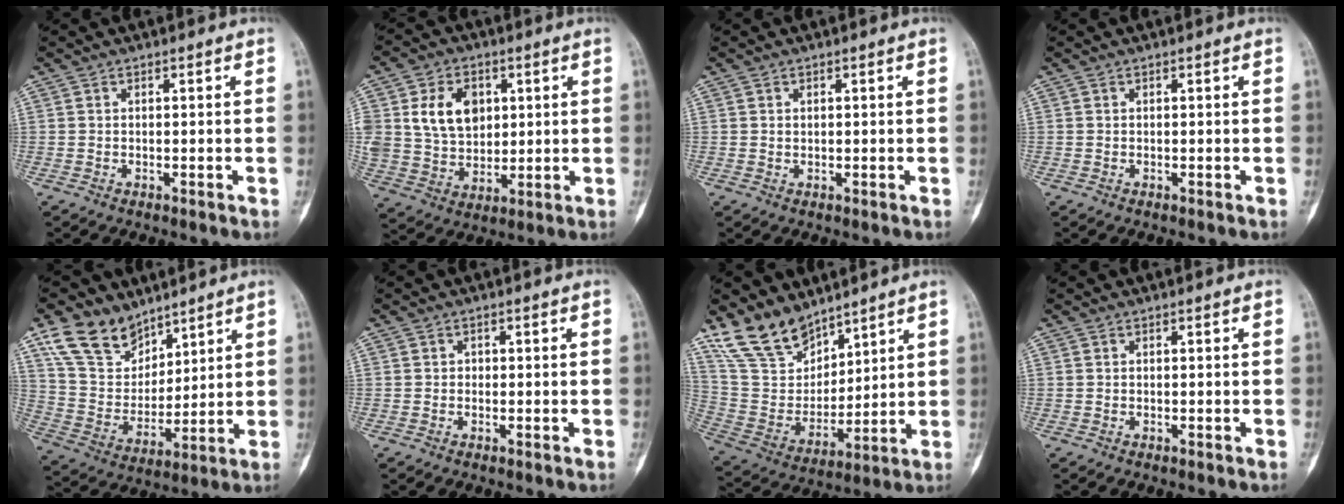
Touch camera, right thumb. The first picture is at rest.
{"total": 12.9, "force": [3.6, 9.5, 7.9], "torque": [-0.109, -0.011, 0.074]}
{"total": 0.6, "force": [0.2, 0.5, 0.3], "torque": [-0.004, -0.001, 0.005]}
{"total": 0.0}
{"total": 13.6, "force": [9.6, 8.4, 4.8], "torque": [-0.067, -0.046, 0.198]}
{"total": 0.7, "force": [-0.1, 0.7, 0.2], "torque": [0.008, 0.003, -0.003]}
{"total": 14.2, "force": [11.3, 7.1, 4.7], "torque": [-0.067, -0.061, 0.238]}
{"total": 0.0}